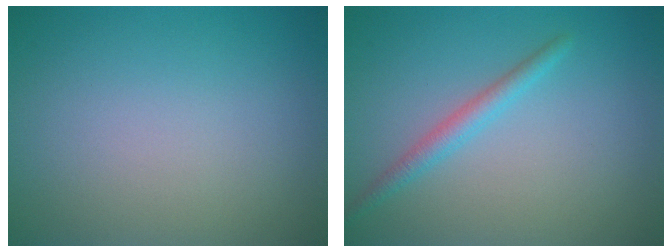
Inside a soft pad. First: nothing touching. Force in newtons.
{"total": 1.8, "press": 1.8, "slide": 0.1}